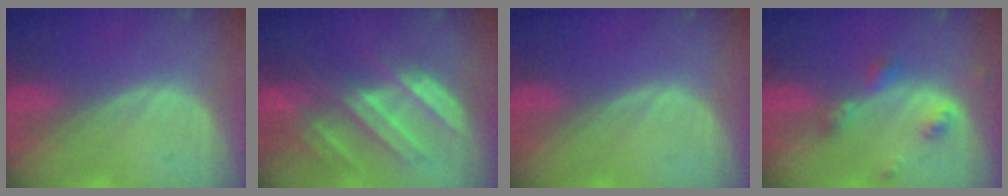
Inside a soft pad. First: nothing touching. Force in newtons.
{"total": 8.7, "press": 7.9, "slide": 3.5}
{"total": 0.0}
{"total": 4.6, "press": 4.2, "slide": 2.0}